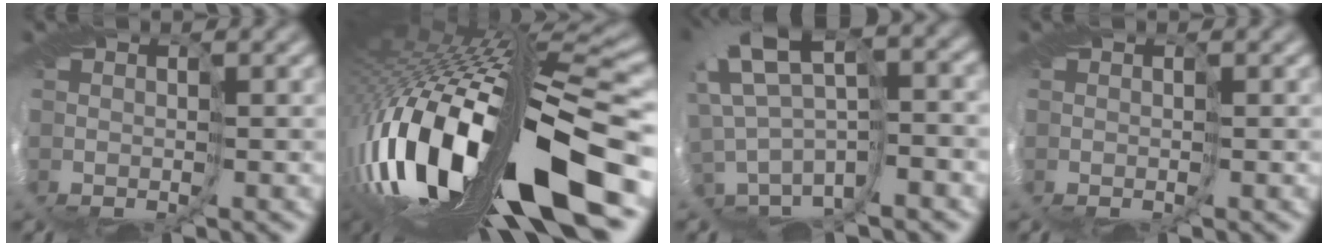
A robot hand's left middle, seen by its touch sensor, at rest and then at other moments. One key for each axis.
{"total": 15.5, "fx": -4.6, "fy": 3.7, "fz": 14.3, "tx": -0.279, "ty": 0.008, "tz": -0.082}
{"total": 5.0, "fx": 2.6, "fy": 0.9, "fz": 4.1, "tx": -0.089, "ty": 0.031, "tz": 0.042}
{"total": 0.0}